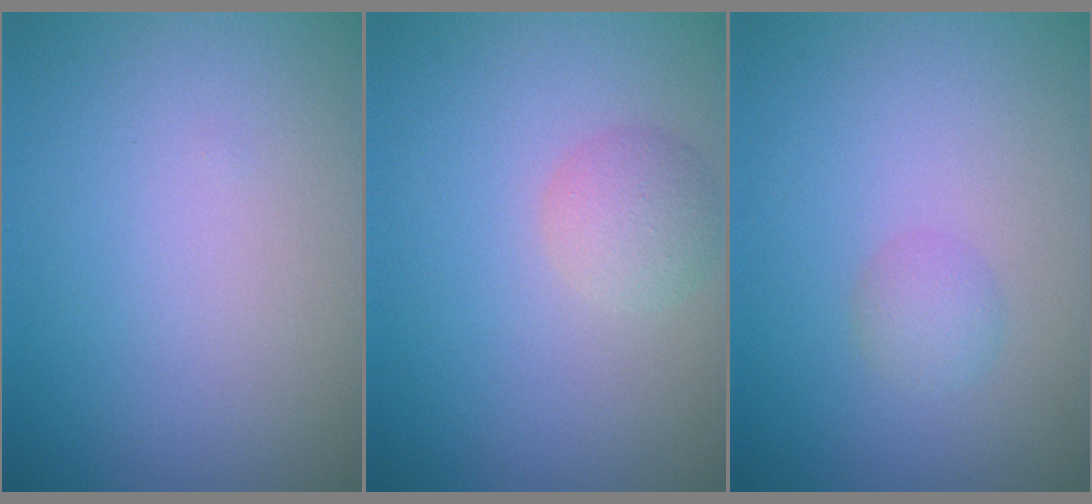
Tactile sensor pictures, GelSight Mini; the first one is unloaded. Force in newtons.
{"total": 2.2, "press": 2.2, "slide": 0.1}
{"total": 1.3, "press": 1.3, "slide": 0.1}